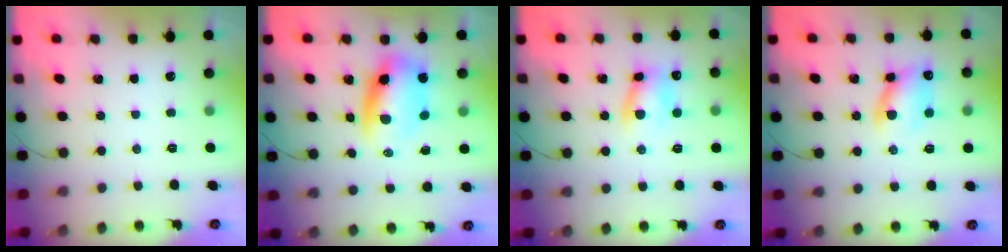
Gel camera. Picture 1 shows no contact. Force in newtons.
{"total": 9.0, "press": 8.7, "slide": 2.2}
{"total": 7.8, "press": 7.7, "slide": 1.3}
{"total": 11.0, "press": 10.9, "slide": 1.5}